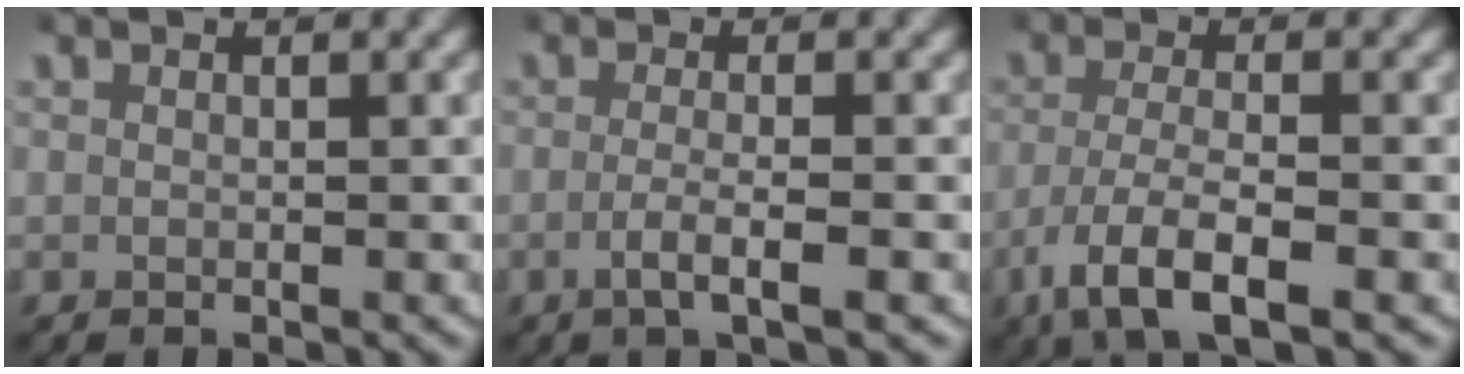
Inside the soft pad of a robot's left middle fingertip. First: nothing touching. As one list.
[{"total": 2.6, "force": [-1.2, 0.1, 2.3], "torque": [-0.055, -0.011, -0.018]}, {"total": 5.4, "force": [-2.6, 1.9, 4.3], "torque": [-0.091, -0.017, -0.037]}]